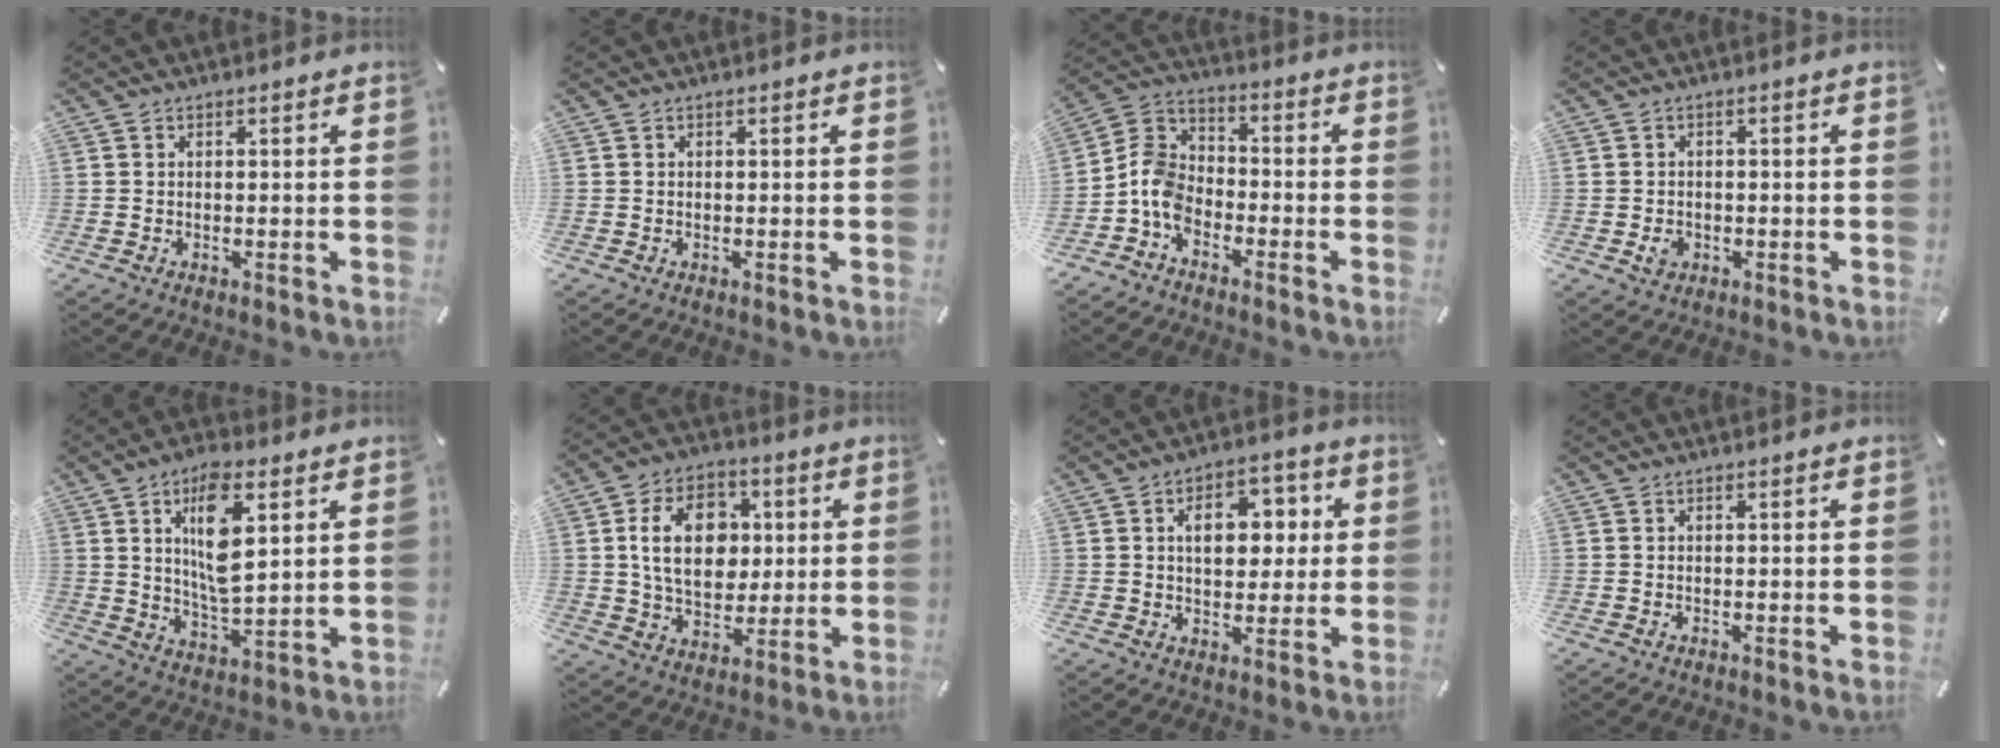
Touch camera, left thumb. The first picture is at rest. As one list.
[{"total": 0.0}, {"total": 7.8, "force": [-4.4, 5.5, 3.4], "torque": [-0.097, 0.012, -0.091]}, {"total": 2.8, "force": [-0.8, 2.3, 1.4], "torque": [-0.023, 0.004, -0.013]}, {"total": 12.0, "force": [5.1, 4.7, 9.8], "torque": [-0.188, -0.010, 0.085]}, {"total": 15.0, "force": [2.4, 11.2, 9.8], "torque": [-0.163, 0.013, 0.042]}, {"total": 10.3, "force": [2.2, 7.2, 6.9], "torque": [-0.085, -0.003, 0.029]}, {"total": 0.0}]